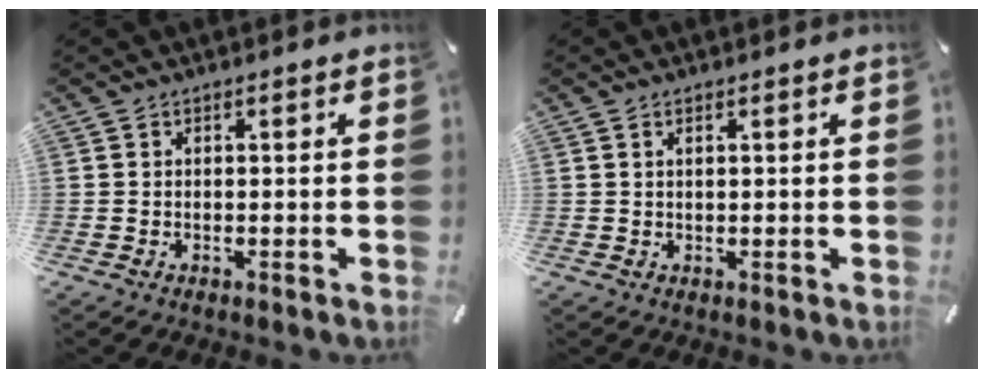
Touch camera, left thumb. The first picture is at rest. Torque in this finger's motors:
{"motor_torque": [-0.15, -0.48, -0.04, 0.11, -0.02]}